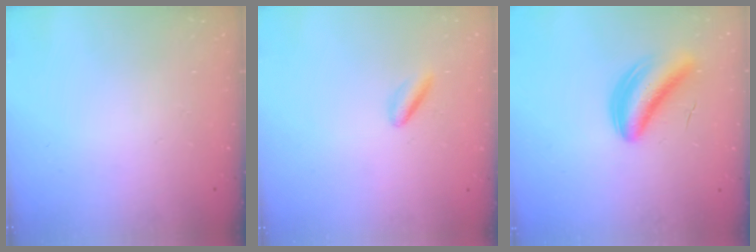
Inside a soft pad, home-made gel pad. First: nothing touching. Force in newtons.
{"total": 3.0, "press": 2.9, "slide": 0.6}
{"total": 6.3, "press": 6.1, "slide": 1.6}